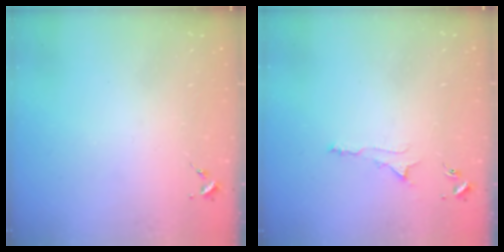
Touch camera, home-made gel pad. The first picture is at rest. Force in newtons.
{"total": 5.5, "press": 5.4, "slide": 0.7}